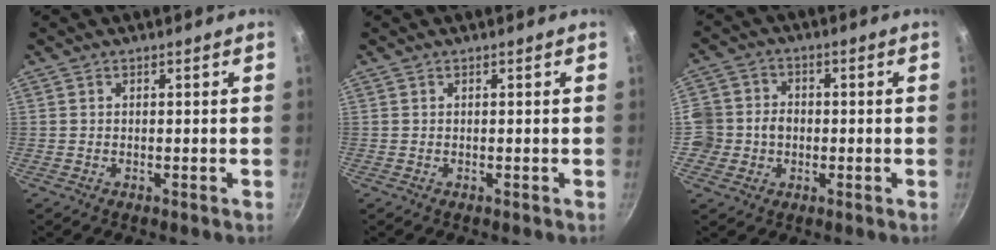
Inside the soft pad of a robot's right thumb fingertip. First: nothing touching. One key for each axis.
{"total": 0.0}
{"total": 8.0, "fx": -1.2, "fy": 7.4, "fz": 2.8, "tx": -0.028, "ty": 0.018, "tz": -0.035}